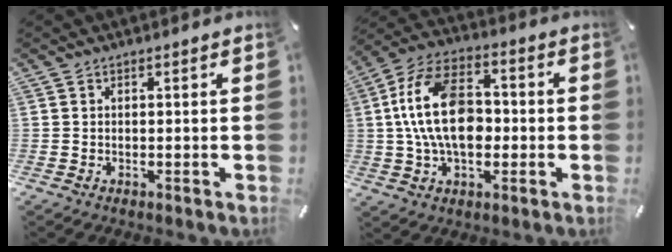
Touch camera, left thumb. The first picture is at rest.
{"total": 16.4, "force": [0.0, 10.7, 12.5], "torque": [-0.265, 0.010, -0.002]}